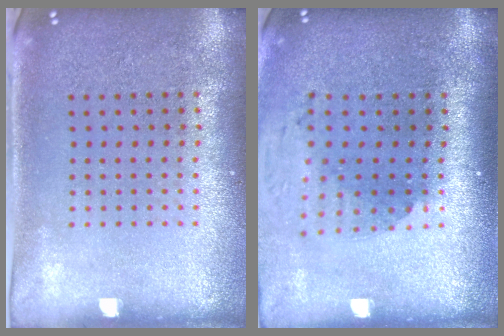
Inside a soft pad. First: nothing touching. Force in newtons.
{"total": 1.9, "press": 1.5, "slide": 1.2}